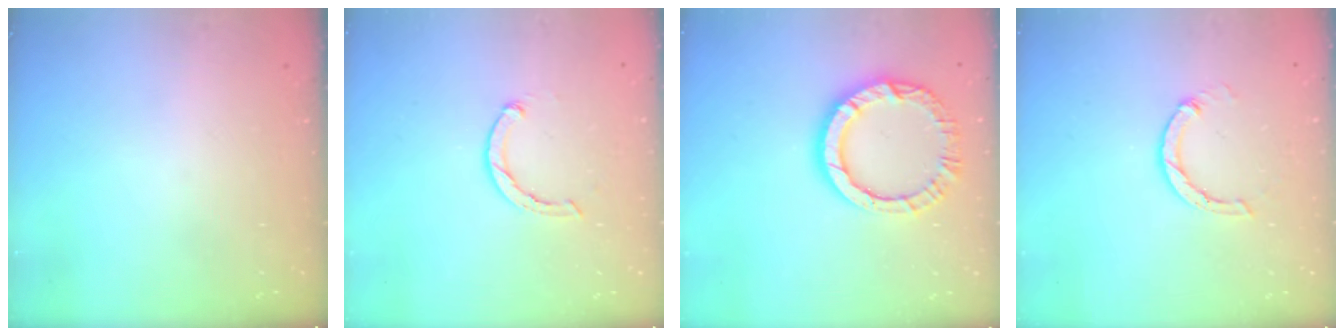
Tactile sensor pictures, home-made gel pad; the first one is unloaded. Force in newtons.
{"total": 1.9, "press": 1.9, "slide": 0.3}
{"total": 11.7, "press": 11.7, "slide": 1.2}
{"total": 4.4, "press": 4.3, "slide": 0.5}